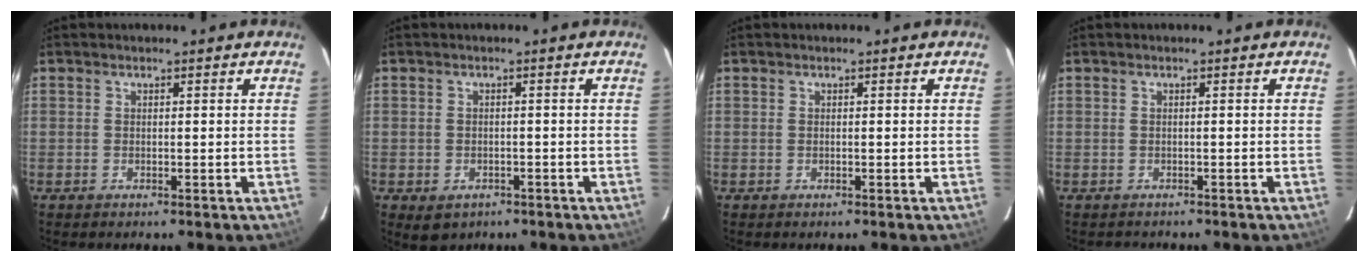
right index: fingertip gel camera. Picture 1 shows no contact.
{"total": 4.0, "force": [-2.0, 3.0, 1.6], "torque": [-0.034, -0.004, -0.020]}
{"total": 0.0}
{"total": 1.1, "force": [-1.0, 0.4, -0.1], "torque": [-0.002, 0.006, -0.011]}